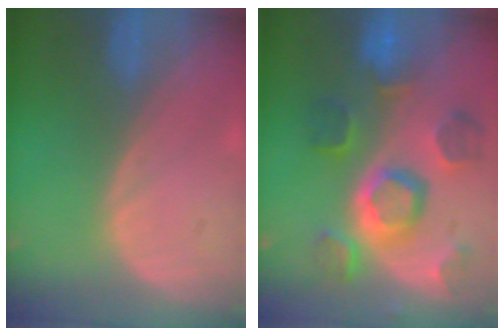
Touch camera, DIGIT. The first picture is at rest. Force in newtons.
{"total": 11.2, "press": 10.0, "slide": 5.2}